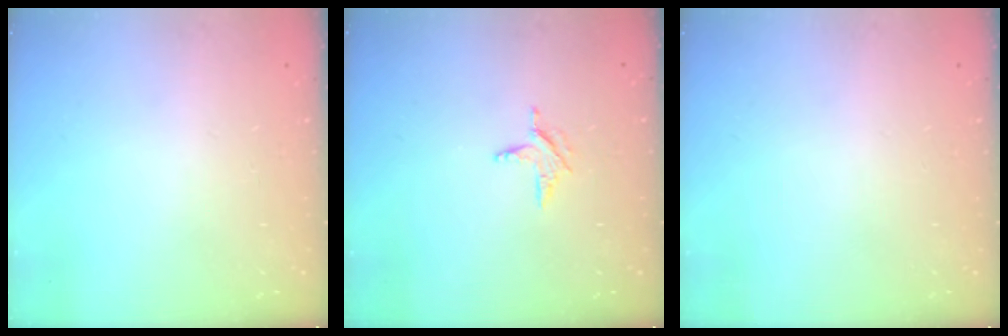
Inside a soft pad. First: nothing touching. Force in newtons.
{"total": 4.4, "press": 4.4, "slide": 0.3}
{"total": 0.0}